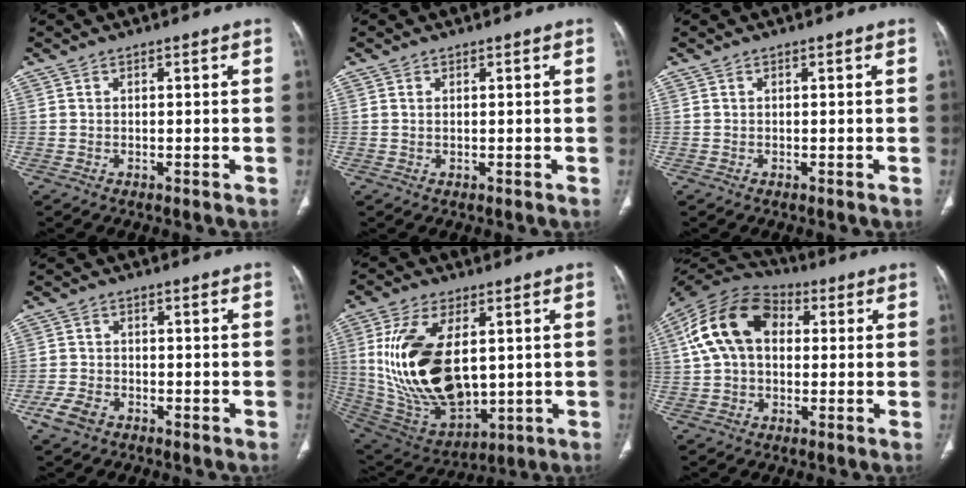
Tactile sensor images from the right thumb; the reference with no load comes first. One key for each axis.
{"total": 0.6, "fx": 0.2, "fy": 0.2, "fz": 0.5, "tx": -0.015, "ty": 0.001, "tz": 0.006}
{"total": 0.0}
{"total": 4.5, "fx": -2.5, "fy": 2.8, "fz": 2.4, "tx": -0.053, "ty": 0.008, "tz": -0.046}
{"total": 23.1, "fx": 2.5, "fy": 12.7, "fz": 19.1, "tx": -0.364, "ty": -0.020, "tz": 0.070}
{"total": 16.0, "fx": 3.0, "fy": 10.9, "fz": 11.2, "tx": -0.202, "ty": 0.034, "tz": 0.045}